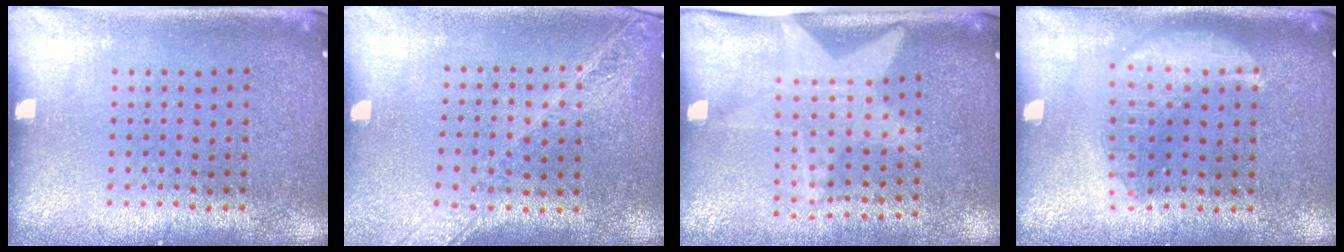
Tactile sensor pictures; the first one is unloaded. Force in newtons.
{"total": 1.8, "press": 1.6, "slide": 0.8}
{"total": 1.5, "press": 1.4, "slide": 0.5}
{"total": 3.1, "press": 3.0, "slide": 0.4}